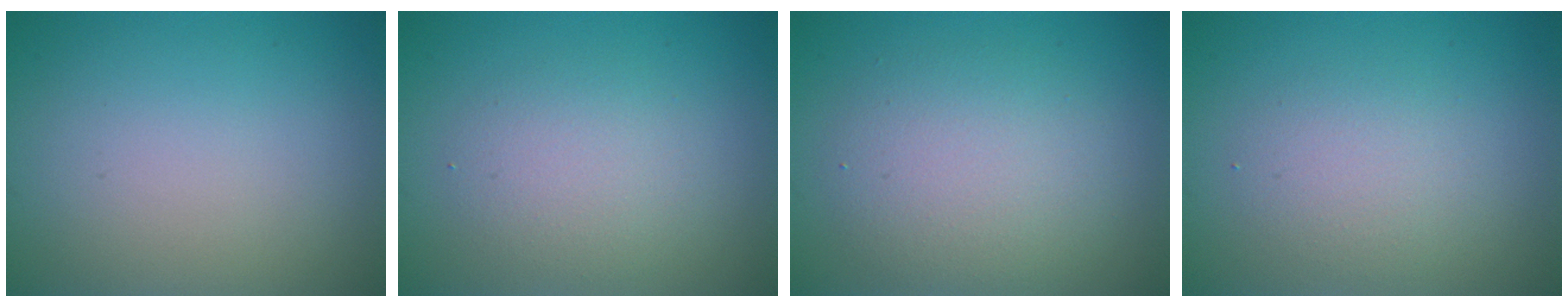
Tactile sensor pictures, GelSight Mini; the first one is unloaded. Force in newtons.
{"total": 2.9, "press": 2.9, "slide": 0.3}
{"total": 4.5, "press": 4.5, "slide": 0.4}
{"total": 2.4, "press": 2.4, "slide": 0.1}